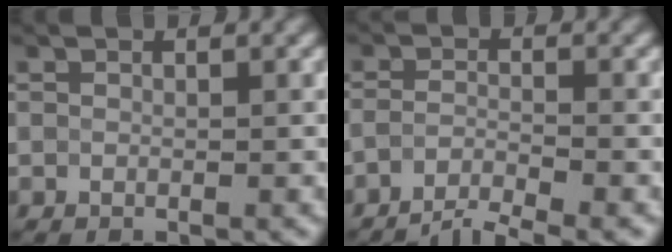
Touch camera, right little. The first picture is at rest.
{"total": 3.9, "force": [-3.7, 0.3, 1.5], "torque": [-0.020, -0.001, -0.069]}